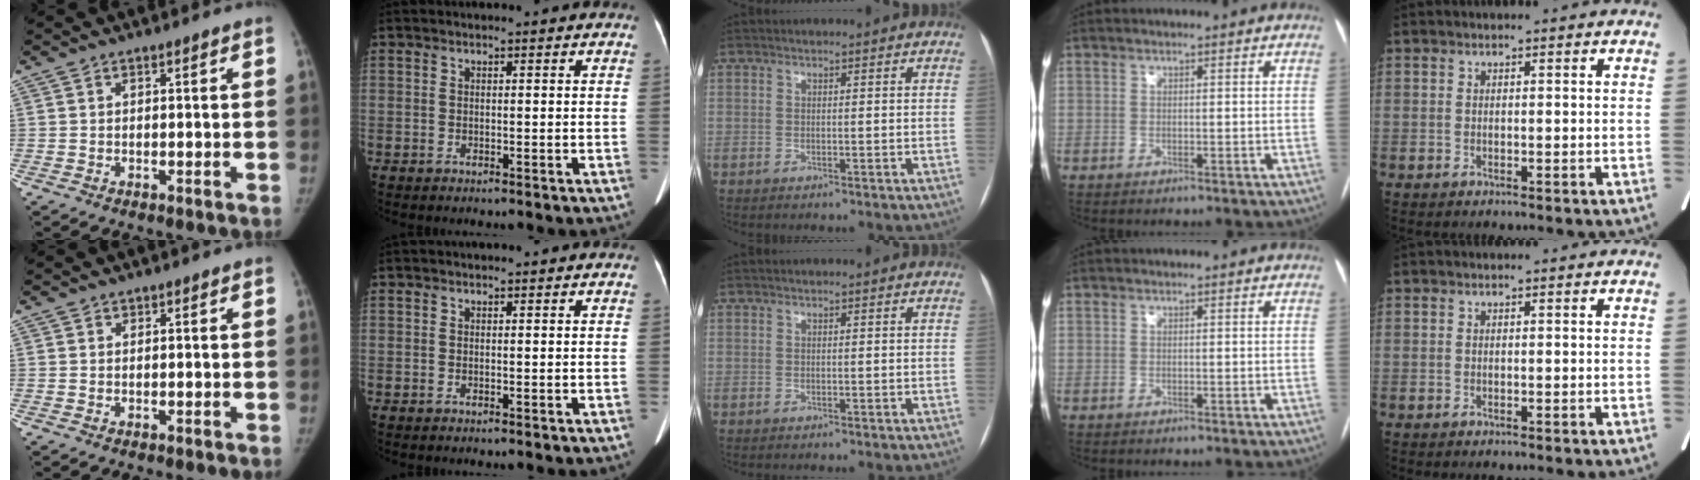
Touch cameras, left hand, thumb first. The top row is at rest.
{"index": {"total": 1.0, "force": [0.9, 0.1, 0.4], "torque": [-0.008, 0.003, 0.011]}}